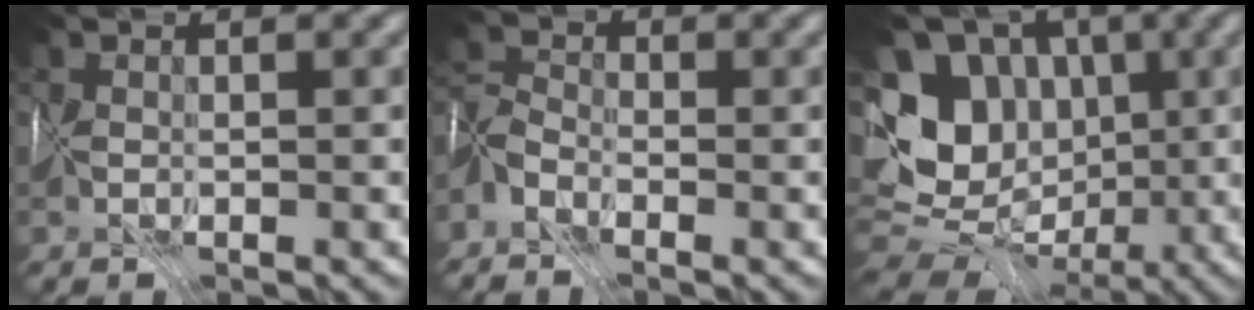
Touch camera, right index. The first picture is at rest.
{"total": 2.2, "force": [-2.0, 0.5, 0.6], "torque": [-0.022, 0.009, -0.057]}
{"total": 12.7, "force": [0.9, 11.3, 5.8], "torque": [-0.139, 0.016, 0.009]}